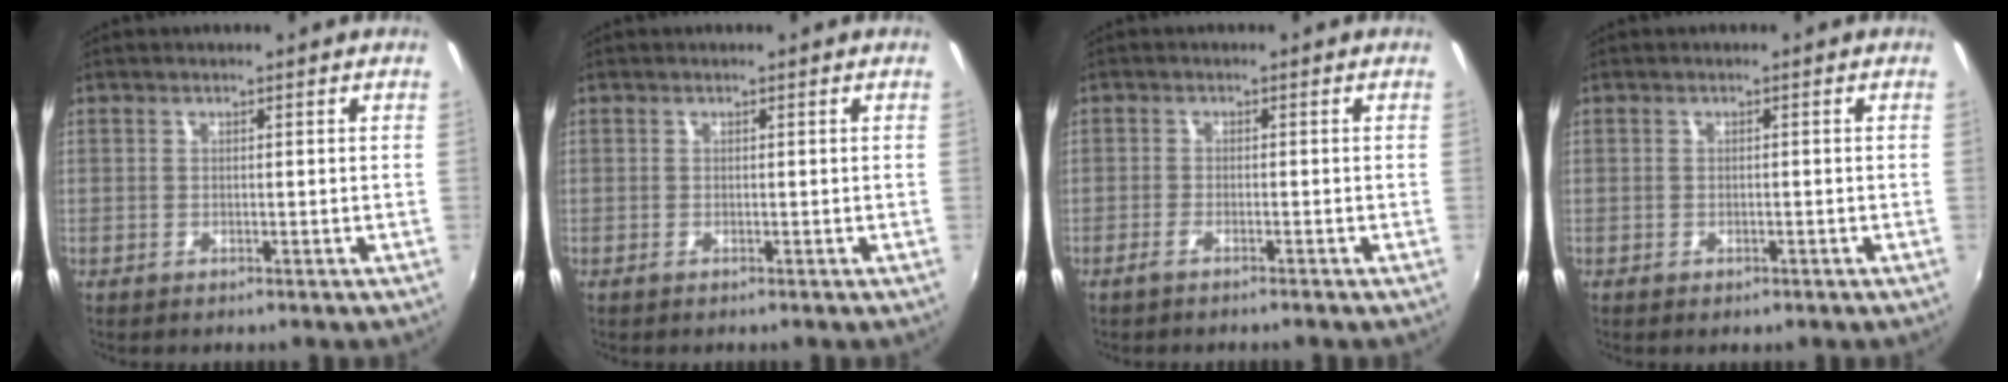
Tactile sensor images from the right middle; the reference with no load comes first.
{"total": 0.0}
{"total": 1.9, "force": [-1.6, 0.1, 1.0], "torque": [-0.029, -0.001, -0.034]}
{"total": 1.2, "force": [-0.7, 0.8, 0.5], "torque": [-0.010, -0.003, -0.010]}